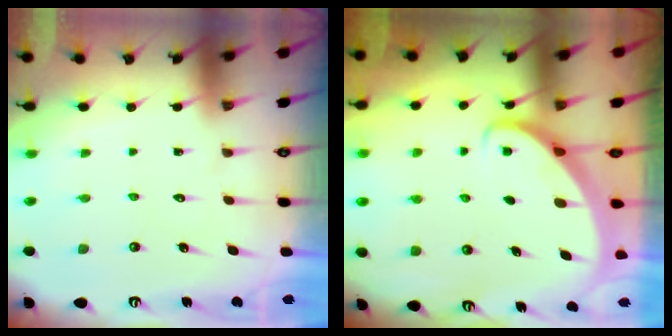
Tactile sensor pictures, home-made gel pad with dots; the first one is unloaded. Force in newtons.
{"total": 2.6, "press": 2.6, "slide": 0.3}